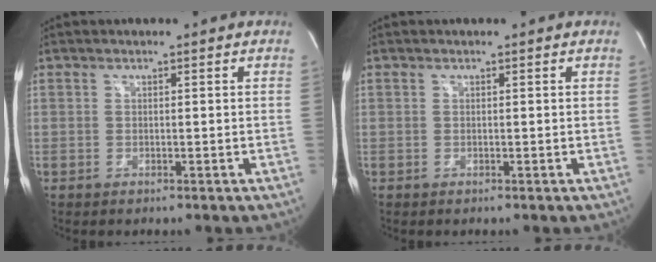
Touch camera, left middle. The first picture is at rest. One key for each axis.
{"total": 0.0}